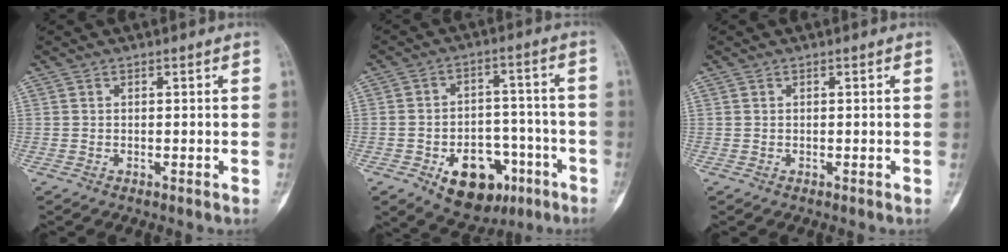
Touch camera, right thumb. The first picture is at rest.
{"total": 14.4, "force": [-6.6, 9.5, 8.5], "torque": [-0.084, 0.044, -0.085]}
{"total": 0.0}